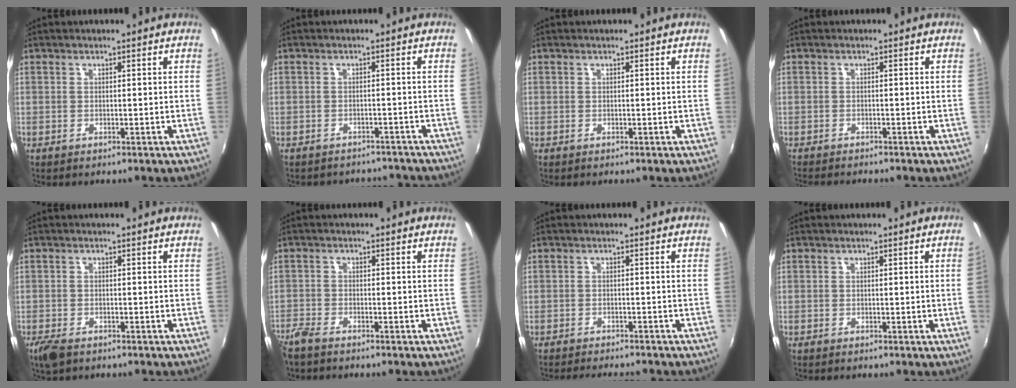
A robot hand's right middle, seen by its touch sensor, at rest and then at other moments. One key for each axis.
{"total": 8.2, "fx": -7.4, "fy": 2.7, "fz": 2.0, "tx": -0.046, "ty": -0.002, "tz": -0.089}
{"total": 0.0}
{"total": 3.9, "fx": -3.6, "fy": 0.3, "fz": 1.4, "tx": -0.036, "ty": -0.016, "tz": -0.062}
{"total": 3.7, "fx": -2.6, "fy": 1.7, "fz": 2.0, "tx": -0.051, "ty": -0.013, "tz": -0.050}
{"total": 3.6, "fx": -3.2, "fy": 0.9, "fz": 1.4, "tx": -0.042, "ty": -0.012, "tz": -0.066}
{"total": 6.2, "fx": -5.7, "fy": 0.9, "fz": 2.4, "tx": -0.062, "ty": -0.008, "tz": -0.083}
{"total": 1.1, "fx": 0.0, "fy": -0.6, "fz": 0.9, "tx": -0.006, "ty": -0.008, "tz": 0.001}